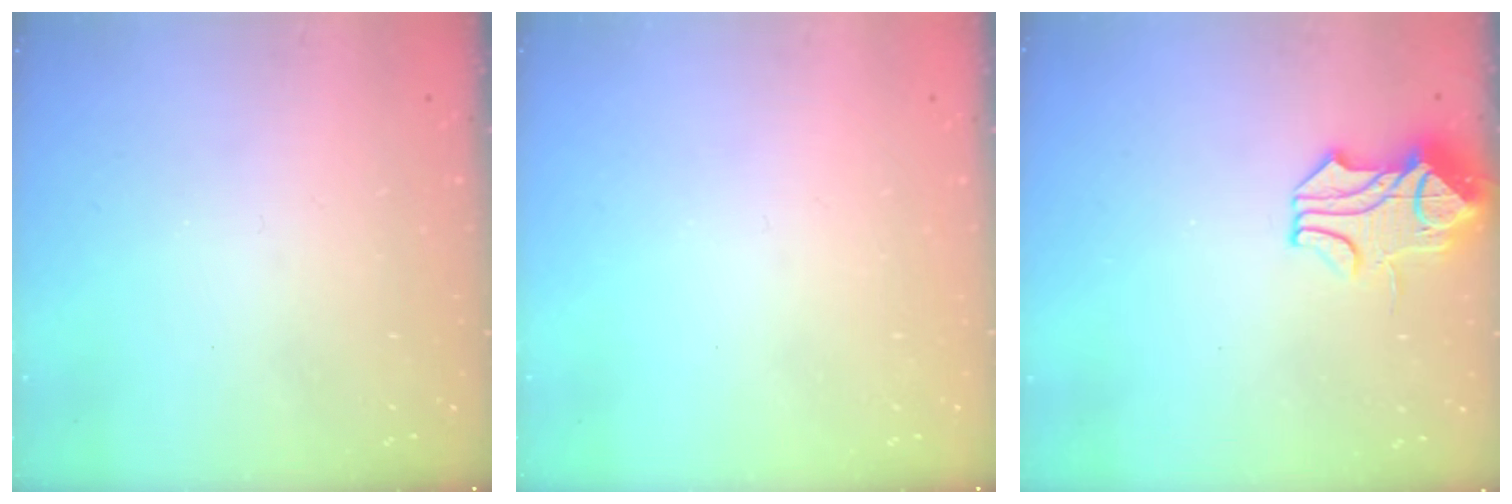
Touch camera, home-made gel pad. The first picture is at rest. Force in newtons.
{"total": 0.0}
{"total": 1.4, "press": 0.3, "slide": 1.4}